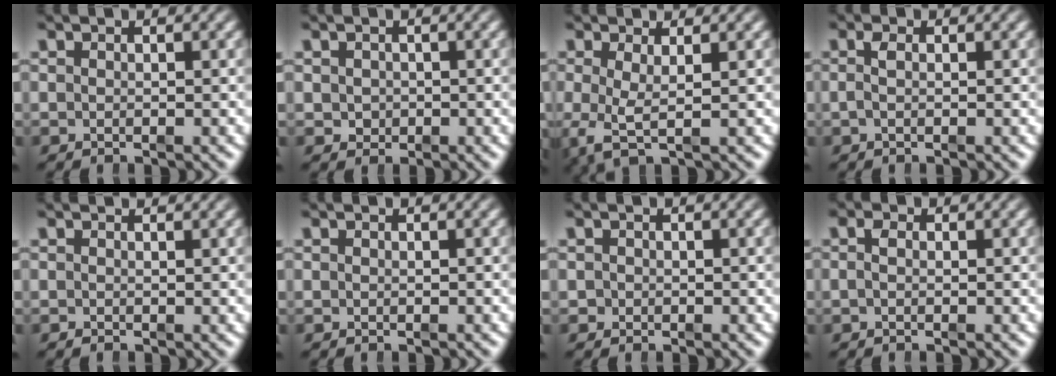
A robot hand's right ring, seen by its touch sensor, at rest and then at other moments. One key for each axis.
{"total": 1.3, "fx": 0.0, "fy": 1.2, "fz": 0.4, "tx": -0.014, "ty": -0.013, "tz": 0.009}
{"total": 3.6, "fx": -0.5, "fy": 1.8, "fz": 3.1, "tx": -0.080, "ty": -0.027, "tz": 0.003}
{"total": 0.9, "fx": -0.2, "fy": -0.3, "fz": 0.8, "tx": -0.019, "ty": -0.005, "tz": -0.001}
{"total": 0.0}
{"total": 0.0}
{"total": 1.0, "fx": -0.3, "fy": 0.9, "fz": 0.0, "tx": -0.007, "ty": -0.008, "tz": -0.003}
{"total": 0.5, "fx": -0.2, "fy": -0.1, "fz": 0.5, "tx": -0.011, "ty": -0.003, "tz": -0.003}